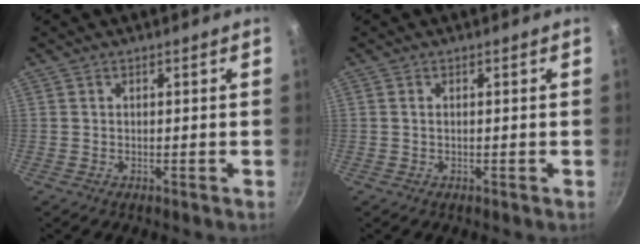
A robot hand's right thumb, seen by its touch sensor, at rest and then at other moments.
{"total": 0.0}